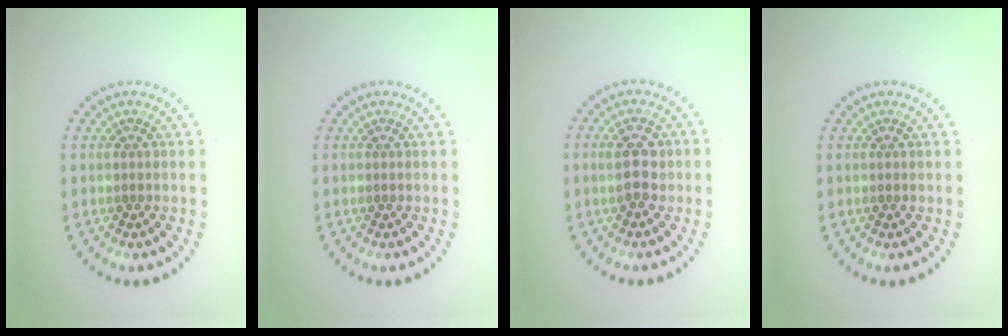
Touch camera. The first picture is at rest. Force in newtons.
{"total": 0.0}
{"total": 2.9, "press": 2.9, "slide": 0.3}
{"total": 0.0}